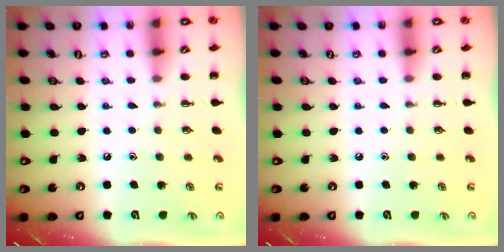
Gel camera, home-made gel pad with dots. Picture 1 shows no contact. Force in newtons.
{"total": 0.0}